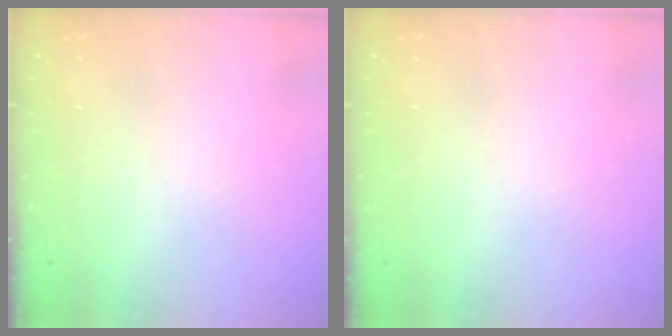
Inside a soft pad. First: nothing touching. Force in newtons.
{"total": 0.0}